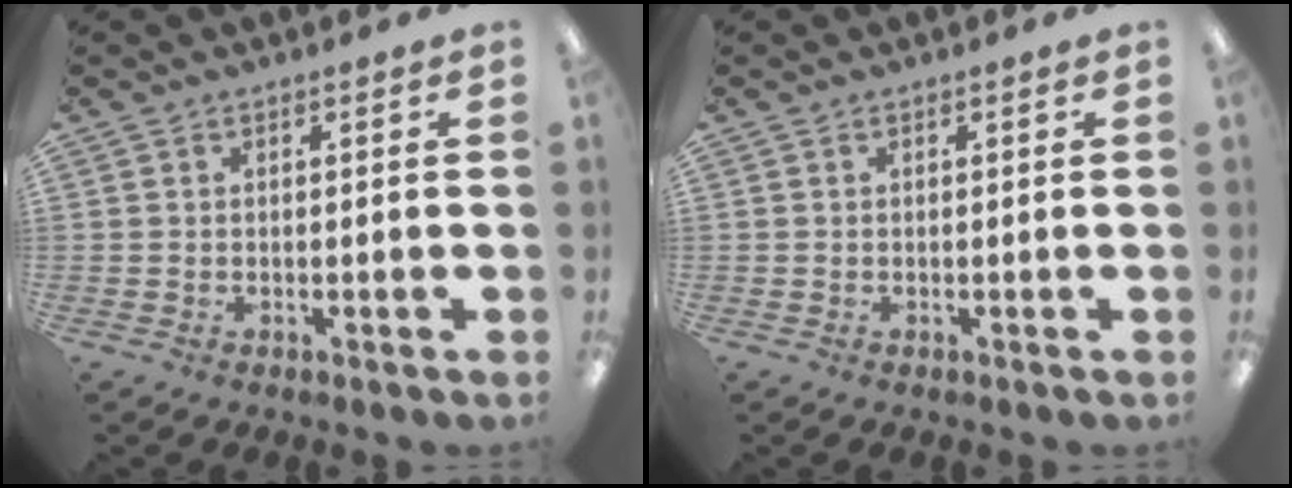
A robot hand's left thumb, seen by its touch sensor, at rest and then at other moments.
{"total": 0.0}